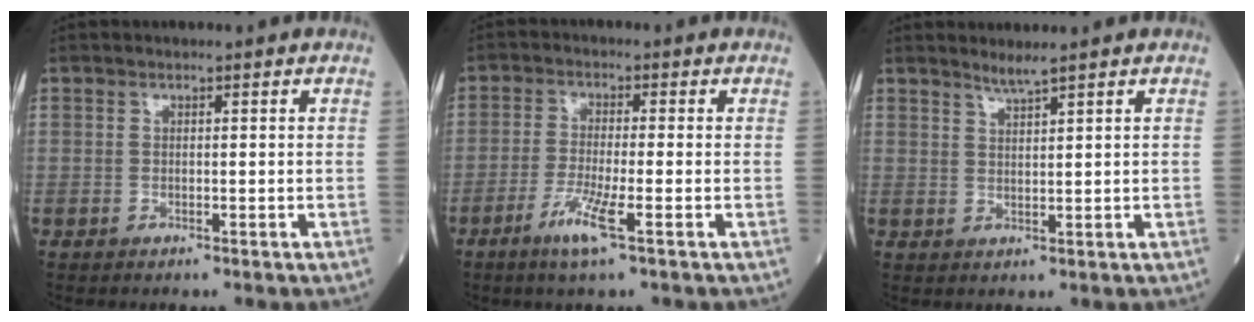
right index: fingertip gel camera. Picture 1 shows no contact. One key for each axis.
{"total": 5.7, "fx": -2.9, "fy": -0.2, "fz": 4.9, "tx": -0.099, "ty": -0.012, "tz": -0.058}
{"total": 1.9, "fx": 1.7, "fy": -0.6, "fz": 0.7, "tx": -0.016, "ty": -0.006, "tz": 0.035}